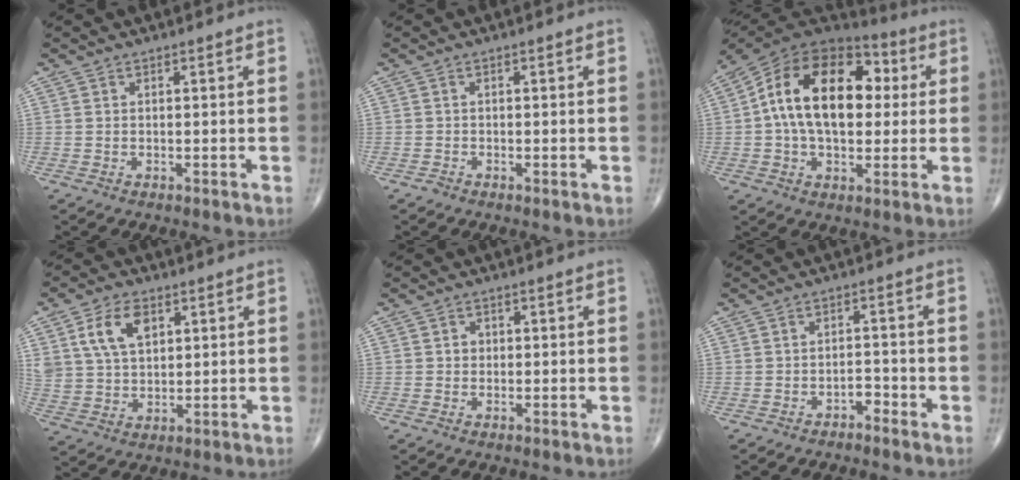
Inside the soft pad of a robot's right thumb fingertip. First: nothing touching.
{"total": 0.5, "force": [-0.4, 0.3, 0.2], "torque": [-0.004, -0.002, -0.010]}
{"total": 21.8, "force": [2.6, 13.3, 17.2], "torque": [-0.266, 0.028, 0.033]}
{"total": 10.0, "force": [4.1, 6.3, 6.6], "torque": [-0.114, -0.008, 0.082]}
{"total": 1.5, "force": [0.1, 1.4, 0.6], "torque": [-0.001, 0.003, 0.001]}
{"total": 2.2, "force": [-1.7, 1.1, 0.9], "torque": [-0.007, 0.015, -0.028]}